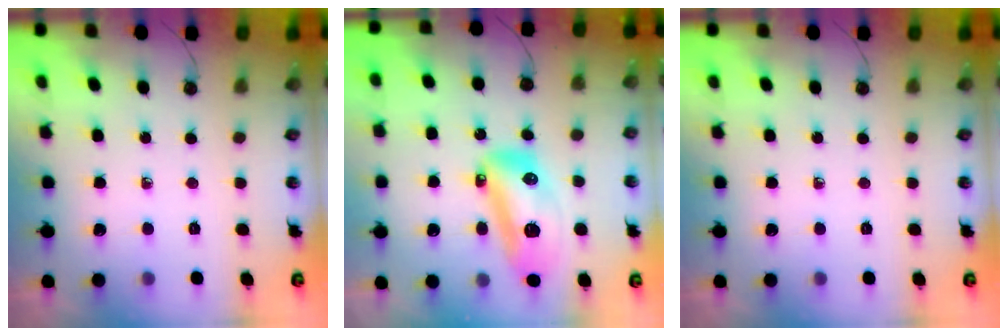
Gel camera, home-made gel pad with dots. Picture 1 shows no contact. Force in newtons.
{"total": 16.6, "press": 16.4, "slide": 2.3}
{"total": 0.0}